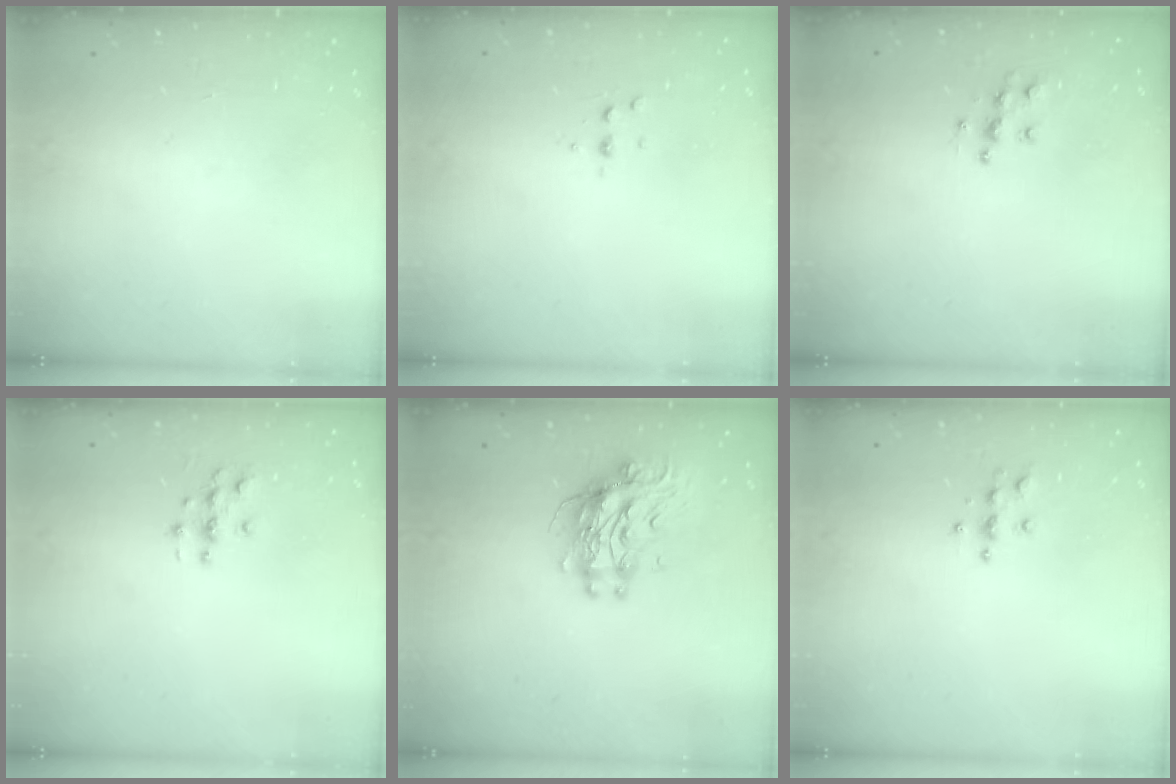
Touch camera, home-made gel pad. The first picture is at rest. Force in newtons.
{"total": 3.1, "press": 3.1, "slide": 0.5}
{"total": 6.2, "press": 6.2, "slide": 0.2}
{"total": 2.8, "press": 2.8, "slide": 0.3}
{"total": 11.5, "press": 11.4, "slide": 0.9}
{"total": 4.0, "press": 3.9, "slide": 0.4}